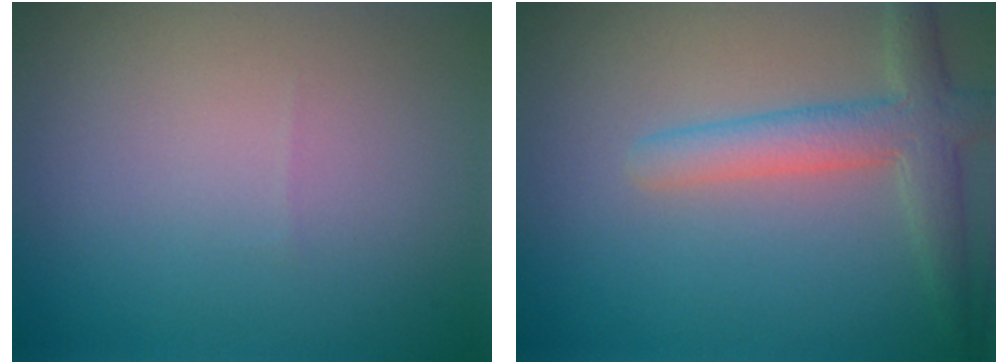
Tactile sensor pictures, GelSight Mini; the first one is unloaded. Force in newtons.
{"total": 4.0, "press": 4.0, "slide": 0.1}